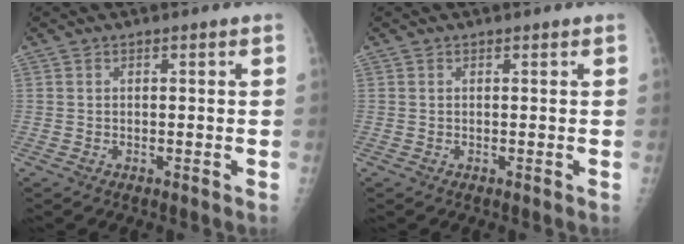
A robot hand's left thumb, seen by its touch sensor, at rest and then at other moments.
{"total": 0.0}